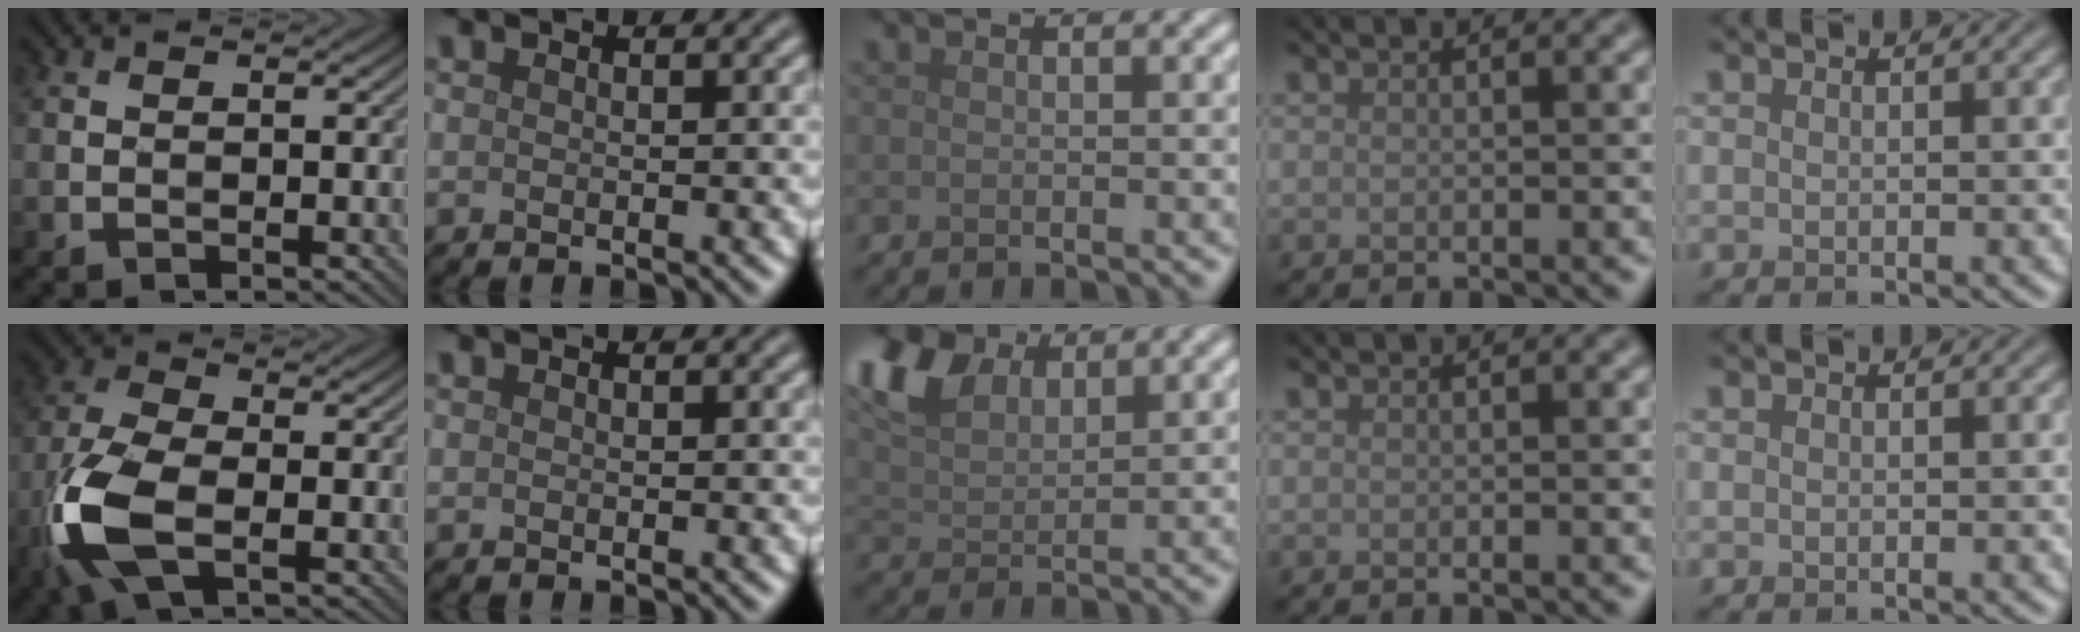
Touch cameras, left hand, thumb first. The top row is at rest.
{"thumb": {"total": 10.9, "force": [-3.5, 5.2, 8.9], "torque": [-0.221, -0.011, -0.078]}, "middle": {"total": 8.0, "force": [5.1, 4.2, 4.5], "torque": [-0.121, 0.023, 0.097]}}